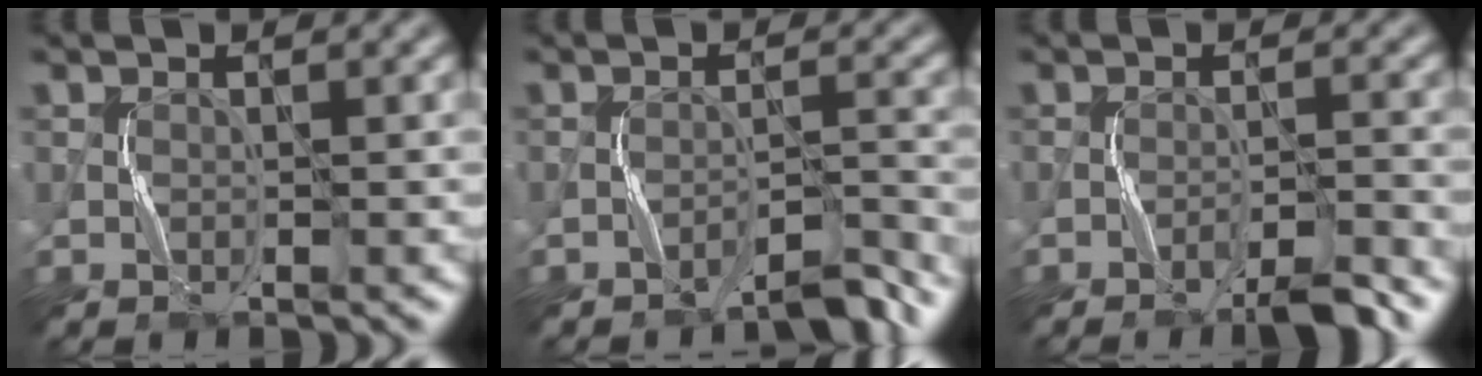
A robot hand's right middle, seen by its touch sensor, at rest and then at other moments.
{"total": 3.0, "force": [-2.9, 0.0, 0.9], "torque": [-0.010, 0.013, -0.048]}
{"total": 3.3, "force": [-2.7, 0.1, 1.9], "torque": [-0.029, 0.007, -0.048]}